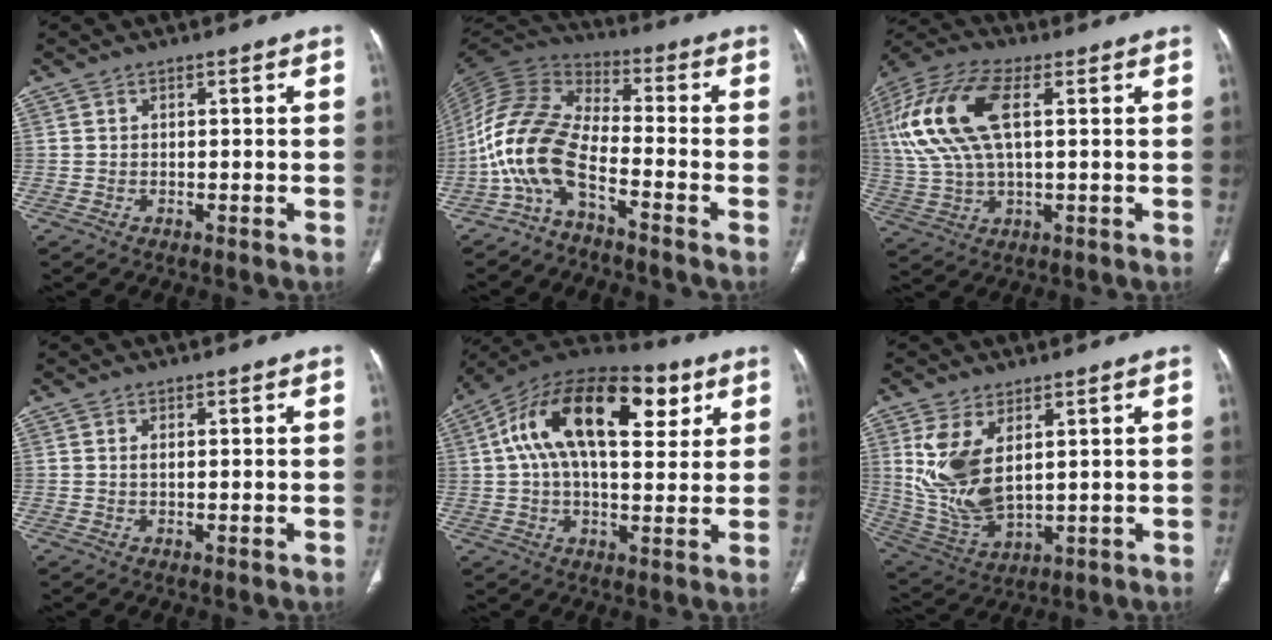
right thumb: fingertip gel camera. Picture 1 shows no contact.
{"total": 12.3, "force": [-5.9, 5.2, 9.4], "torque": [-0.208, 0.070, -0.129]}
{"total": 18.2, "force": [4.3, 8.6, 15.5], "torque": [-0.347, 0.016, 0.078]}
{"total": 1.0, "force": [0.3, 0.2, 0.9], "torque": [-0.024, -0.003, 0.007]}
{"total": 23.7, "force": [7.6, 12.1, 18.9], "torque": [-0.311, 0.023, 0.116]}
{"total": 12.6, "force": [3.5, 6.4, 10.2], "torque": [-0.208, -0.020, 0.092]}